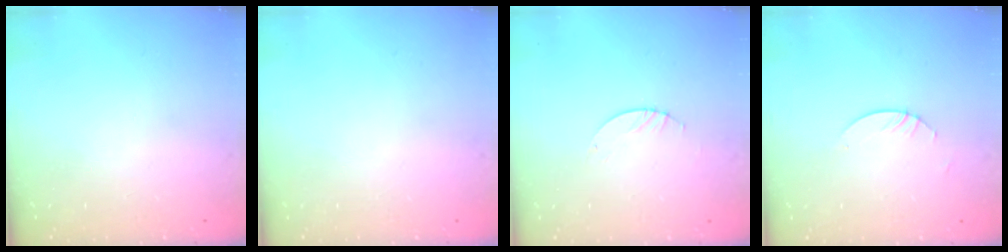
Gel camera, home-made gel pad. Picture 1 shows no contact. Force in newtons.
{"total": 0.0}
{"total": 0.9, "press": 0.8, "slide": 0.2}
{"total": 2.4, "press": 2.4, "slide": 0.2}